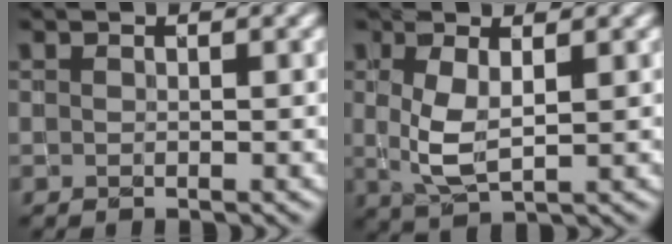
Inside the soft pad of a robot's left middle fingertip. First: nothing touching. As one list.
[{"total": 3.1, "force": [0.5, 1.3, 2.8], "torque": [-0.063, -0.004, 0.015]}]